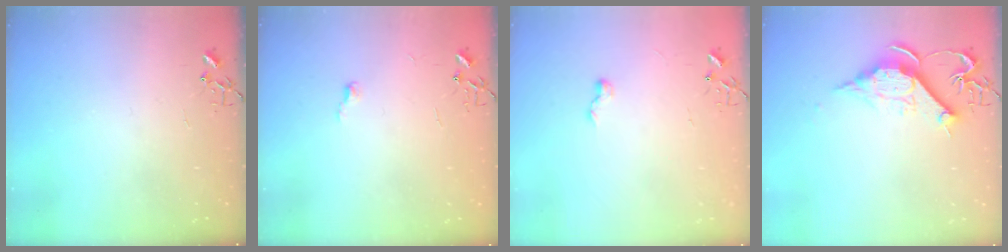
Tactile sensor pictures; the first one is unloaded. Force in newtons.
{"total": 3.3, "press": 3.3, "slide": 0.4}
{"total": 6.1, "press": 6.0, "slide": 0.7}
{"total": 11.7, "press": 11.6, "slide": 1.3}